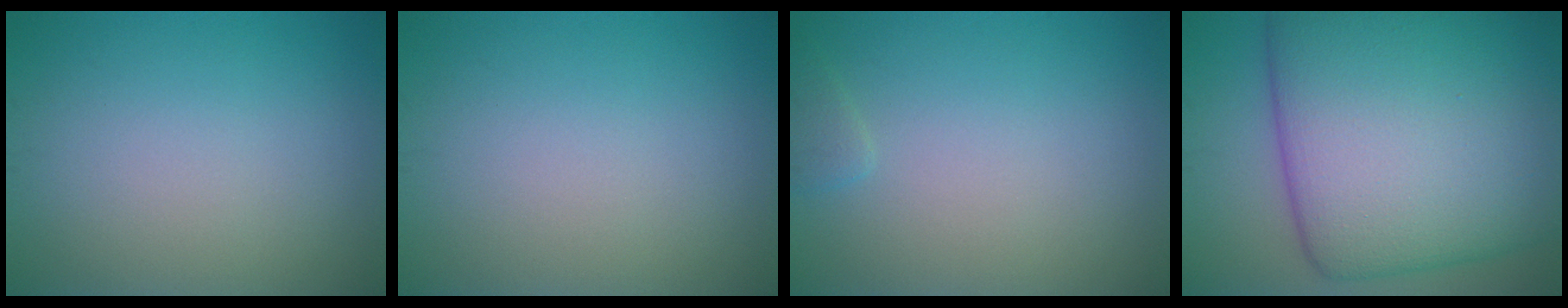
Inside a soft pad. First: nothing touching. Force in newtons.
{"total": 0.0}
{"total": 0.9, "press": 0.9, "slide": 0.1}
{"total": 18.3, "press": 18.2, "slide": 0.4}